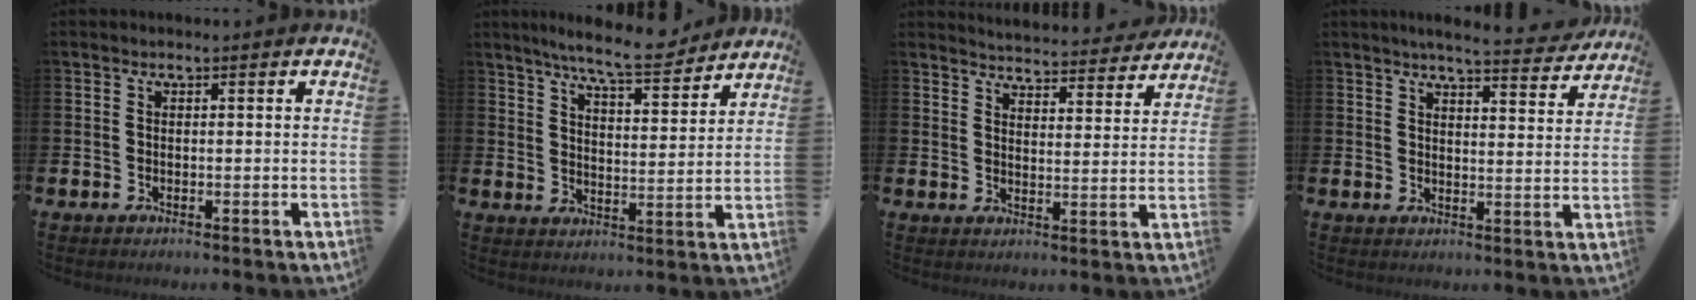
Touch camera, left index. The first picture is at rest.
{"total": 8.2, "force": [7.6, 0.5, 2.9], "torque": [-0.069, -0.042, 0.133]}
{"total": 4.9, "force": [4.8, 0.5, 0.0], "torque": [-0.005, -0.045, 0.082]}
{"total": 5.6, "force": [5.3, 0.2, 1.7], "torque": [-0.035, -0.030, 0.091]}